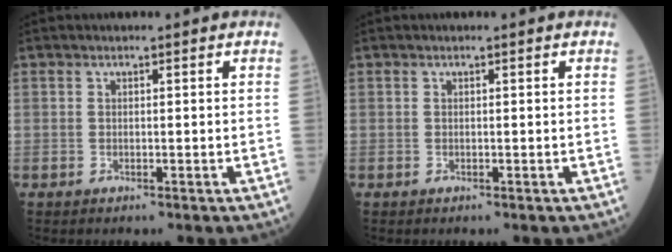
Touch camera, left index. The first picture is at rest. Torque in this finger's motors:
{"motor_torque": [0.14, -0.11, -0.03, 0.02]}